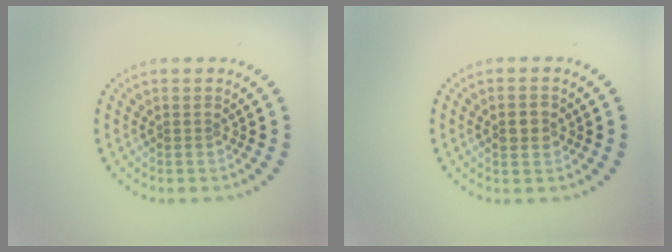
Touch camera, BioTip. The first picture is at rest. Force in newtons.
{"total": 2.3, "press": 2.3, "slide": 0.1}